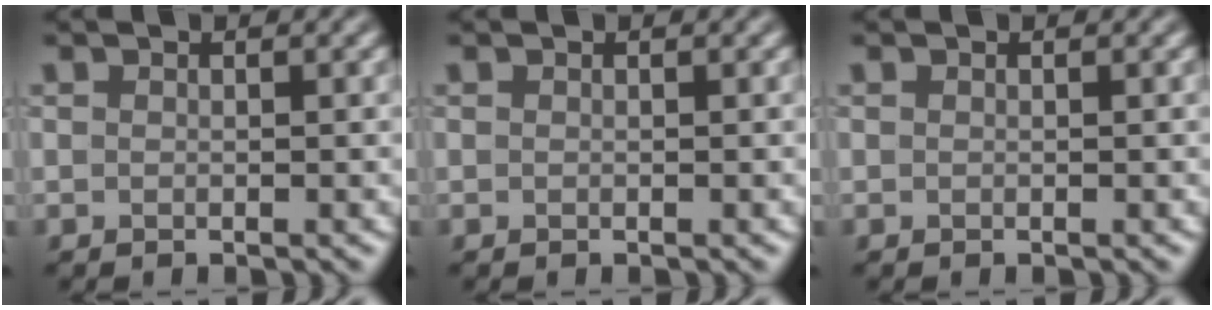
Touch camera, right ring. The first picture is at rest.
{"total": 0.0}
{"total": 0.0}